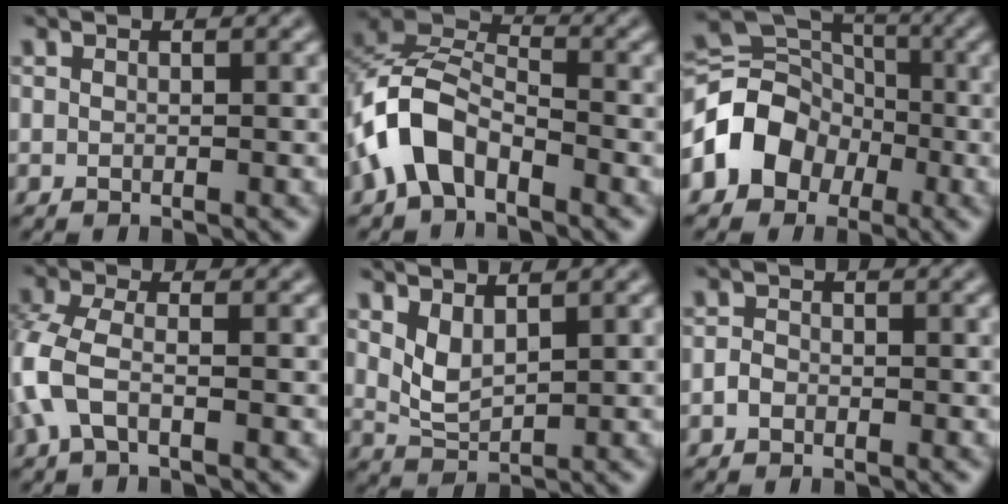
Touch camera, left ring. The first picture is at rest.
{"total": 6.2, "force": [-3.2, 3.4, 4.1], "torque": [-0.077, 0.011, -0.072]}
{"total": 6.8, "force": [-2.6, 5.5, 3.2], "torque": [-0.038, 0.011, -0.062]}
{"total": 4.0, "force": [-1.4, 1.9, 3.2], "torque": [-0.089, 0.003, -0.038]}
{"total": 2.4, "force": [1.3, 1.1, 1.6], "torque": [-0.040, -0.010, 0.034]}
{"total": 1.1, "force": [-0.6, 0.8, 0.4], "torque": [-0.007, 0.001, -0.014]}